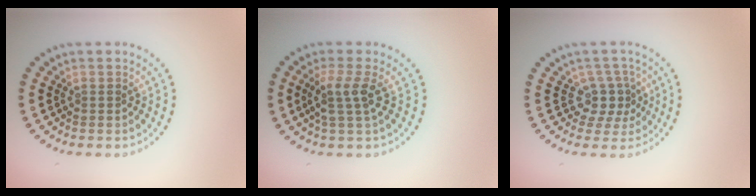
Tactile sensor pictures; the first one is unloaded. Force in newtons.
{"total": 2.6, "press": 2.0, "slide": 1.6}
{"total": 2.7, "press": 2.0, "slide": 1.8}